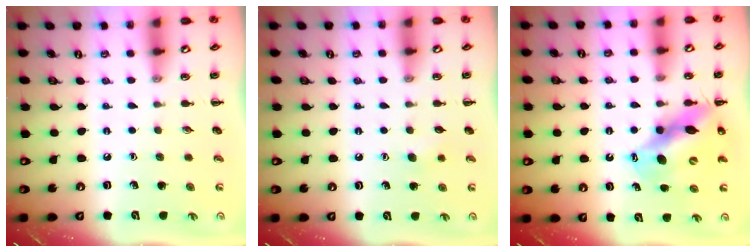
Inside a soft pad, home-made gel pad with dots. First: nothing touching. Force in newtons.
{"total": 4.4, "press": 4.3, "slide": 1.0}
{"total": 12.5, "press": 12.0, "slide": 3.4}